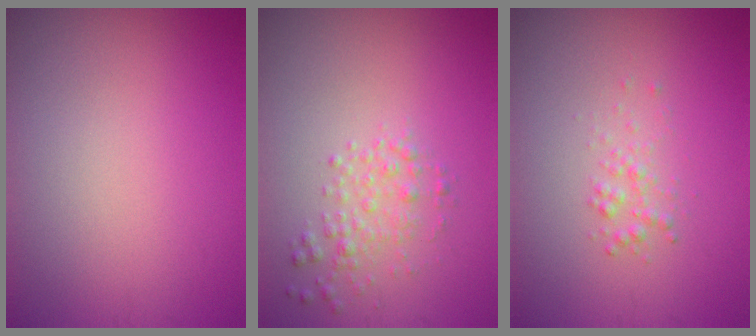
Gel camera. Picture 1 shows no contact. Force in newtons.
{"total": 2.0, "press": 2.0, "slide": 0.1}
{"total": 1.1, "press": 1.1, "slide": 0.1}